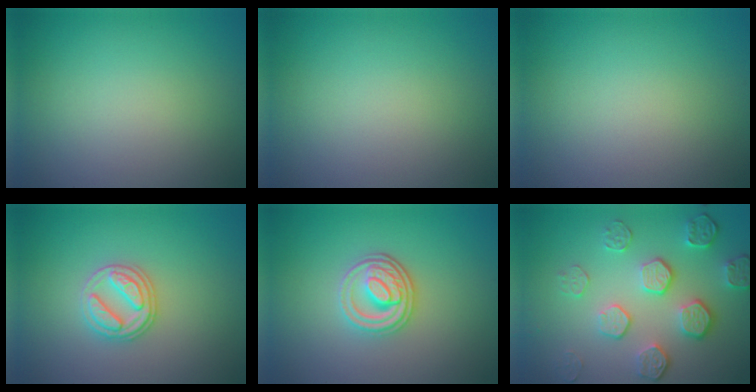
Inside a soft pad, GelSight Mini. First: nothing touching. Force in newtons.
{"total": 0.0}
{"total": 0.0}
{"total": 2.8, "press": 2.7, "slide": 0.8}
{"total": 3.6, "press": 3.1, "slide": 1.9}
{"total": 5.4, "press": 4.0, "slide": 3.7}